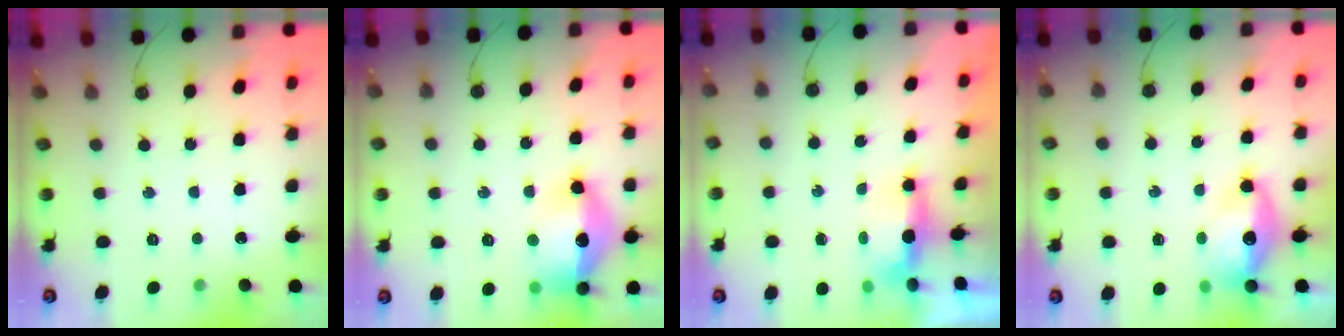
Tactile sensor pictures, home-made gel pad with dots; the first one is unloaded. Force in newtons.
{"total": 16.5, "press": 16.5, "slide": 1.7}
{"total": 5.0, "press": 4.9, "slide": 1.2}
{"total": 12.1, "press": 12.1, "slide": 1.1}